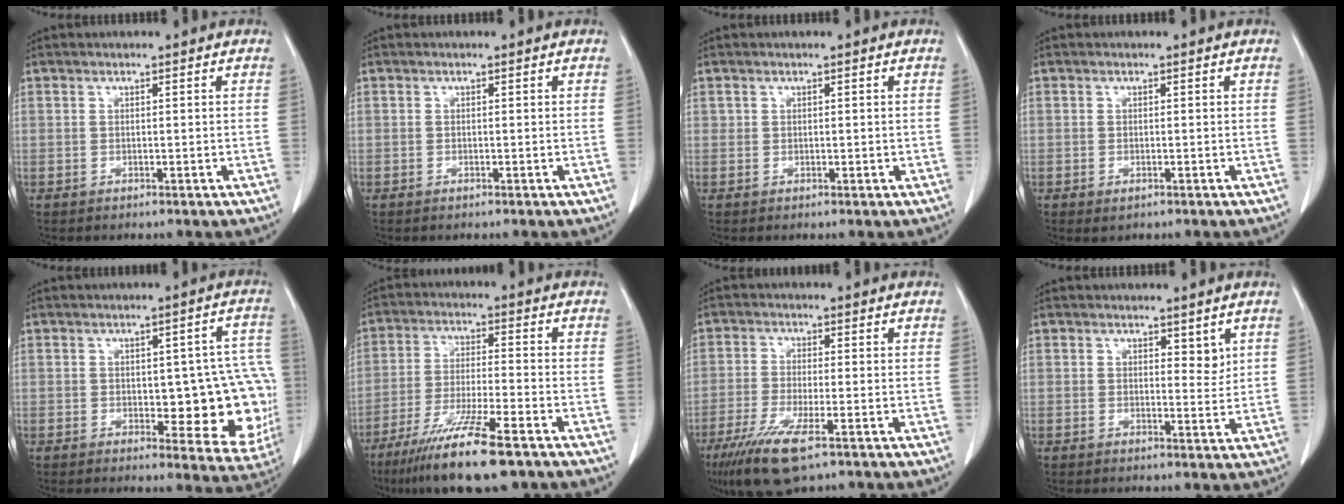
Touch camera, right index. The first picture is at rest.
{"total": 0.0}
{"total": 0.8, "force": [0.3, 0.7, 0.2], "torque": [0.008, 0.002, 0.002]}
{"total": 1.2, "force": [-0.6, 0.5, 0.9], "torque": [-0.013, -0.002, -0.003]}
{"total": 14.8, "force": [-1.4, 5.9, 13.5], "torque": [-0.120, 0.017, -0.007]}
{"total": 13.4, "force": [-9.1, 1.0, 9.8], "torque": [-0.185, -0.039, -0.157]}
{"total": 9.1, "force": [-5.4, 1.4, 7.1], "torque": [-0.139, -0.025, -0.093]}
{"total": 2.2, "force": [1.3, 1.1, 1.4], "torque": [-0.013, -0.011, 0.020]}